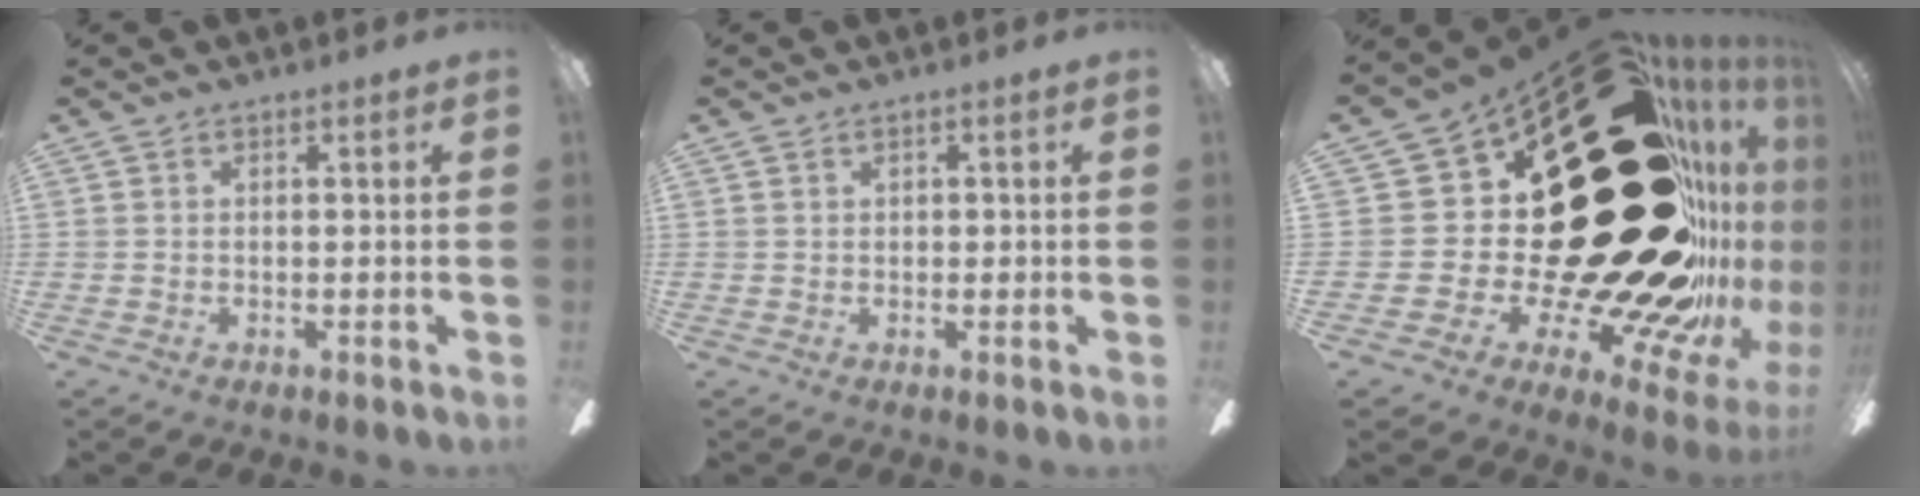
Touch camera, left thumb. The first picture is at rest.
{"total": 0.7, "force": [0.2, 0.5, 0.4], "torque": [-0.008, 0.003, 0.003]}
{"total": 60.4, "force": [12.9, 30.8, 50.3], "torque": [-0.580, -0.149, 0.384]}